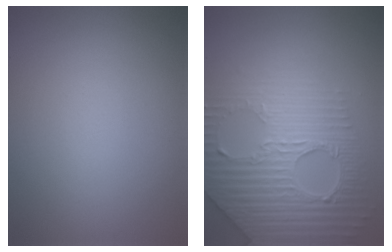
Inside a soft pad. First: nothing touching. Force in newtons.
{"total": 6.1, "press": 5.2, "slide": 3.3}